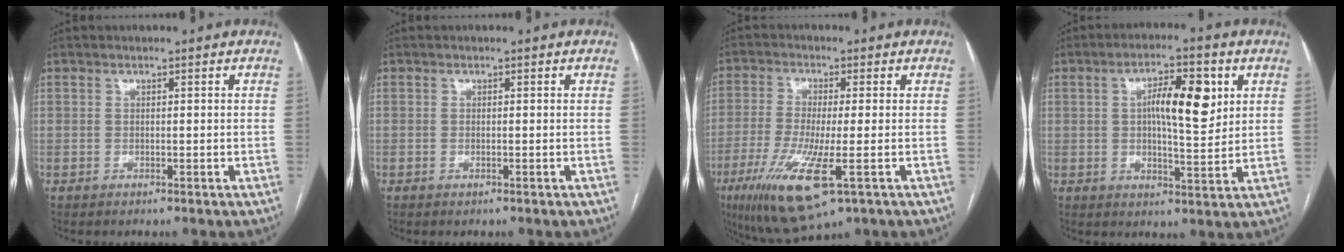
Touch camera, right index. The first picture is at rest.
{"total": 0.0}
{"total": 12.3, "force": [-5.0, 1.9, 11.0], "torque": [-0.223, -0.039, -0.084]}
{"total": 9.2, "force": [2.4, 2.6, 8.5], "torque": [-0.142, 0.013, 0.040]}